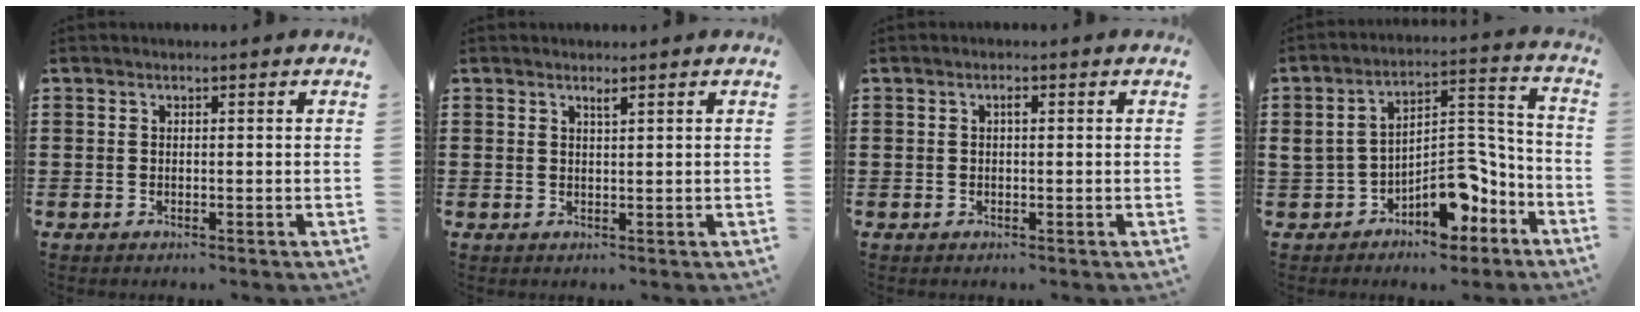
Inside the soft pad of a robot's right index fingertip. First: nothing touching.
{"total": 1.0, "force": [0.7, 0.0, 0.6], "torque": [-0.013, -0.003, 0.014]}
{"total": 1.1, "force": [0.2, 0.3, 1.0], "torque": [-0.020, 0.002, 0.002]}
{"total": 9.6, "force": [-5.8, 5.5, 5.3], "torque": [-0.057, 0.006, -0.105]}